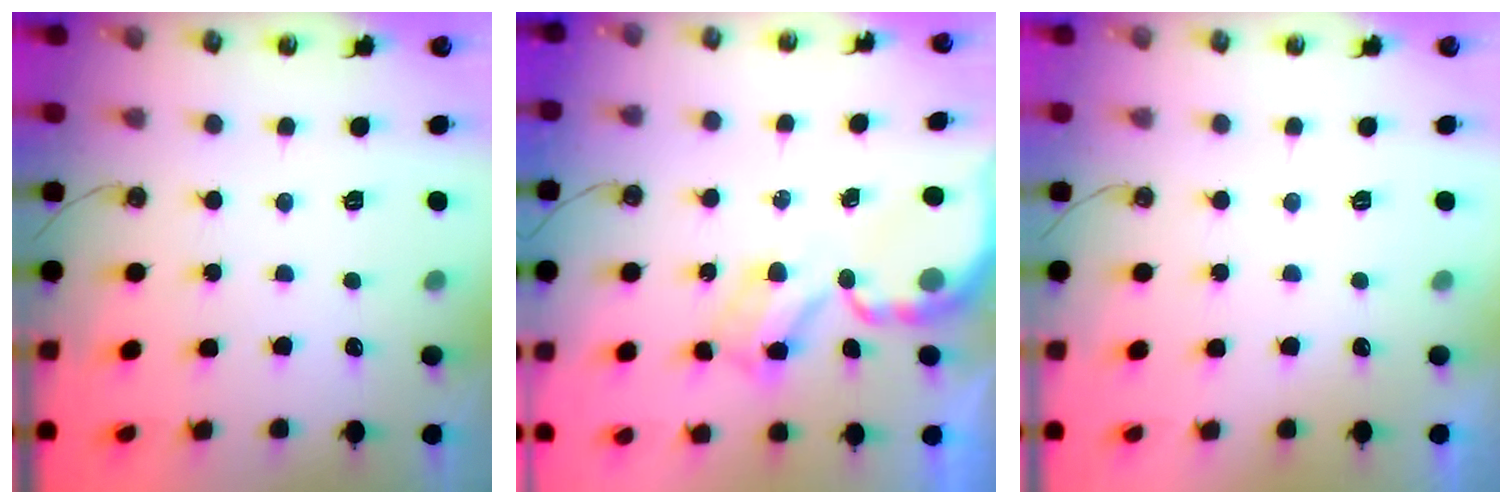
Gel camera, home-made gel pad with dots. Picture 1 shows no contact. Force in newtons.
{"total": 4.9, "press": 4.9, "slide": 0.3}
{"total": 0.0}